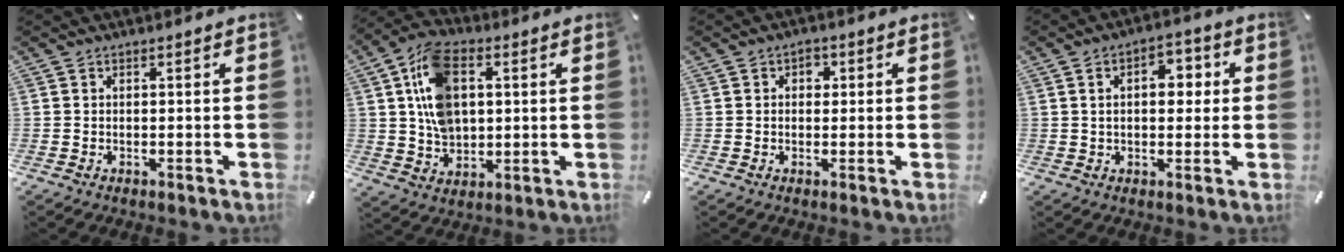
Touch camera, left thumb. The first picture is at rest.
{"total": 13.6, "force": [3.0, 9.6, 9.2], "torque": [-0.191, 0.012, 0.056]}
{"total": 2.4, "force": [0.3, 2.0, 1.2], "torque": [-0.003, -0.001, -0.004]}
{"total": 7.2, "force": [1.1, 4.8, 5.2], "torque": [-0.069, 0.001, 0.007]}